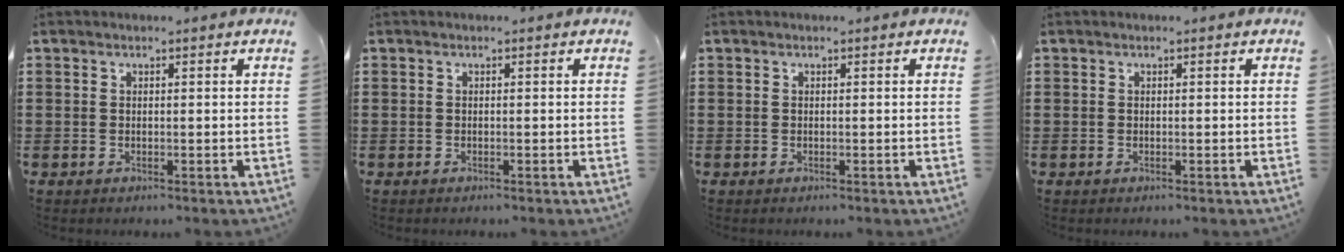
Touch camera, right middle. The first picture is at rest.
{"total": 0.0}
{"total": 0.0}
{"total": 0.0}